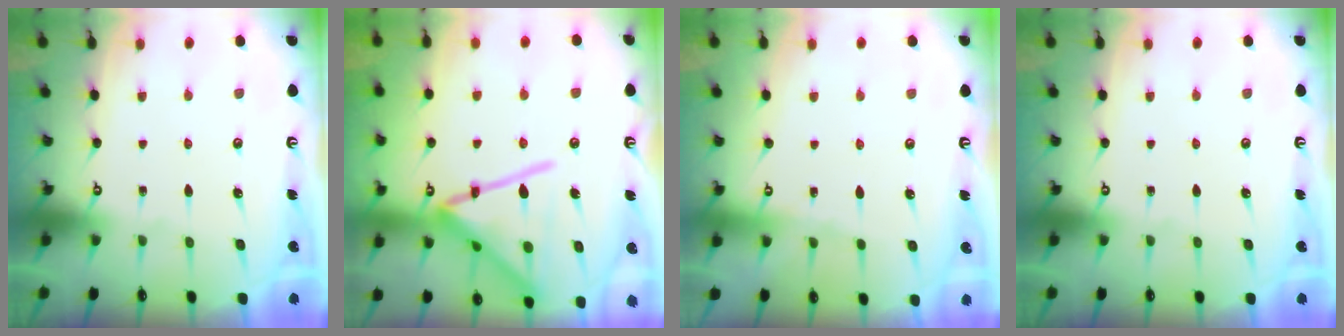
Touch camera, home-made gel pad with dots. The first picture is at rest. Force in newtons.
{"total": 20.5, "press": 20.4, "slide": 1.8}
{"total": 2.2, "press": 2.1, "slide": 0.5}
{"total": 0.0}